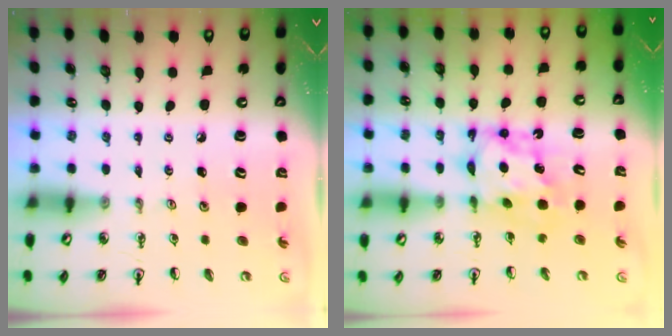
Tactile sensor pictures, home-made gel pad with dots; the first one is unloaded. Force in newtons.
{"total": 6.9, "press": 6.9, "slide": 0.6}